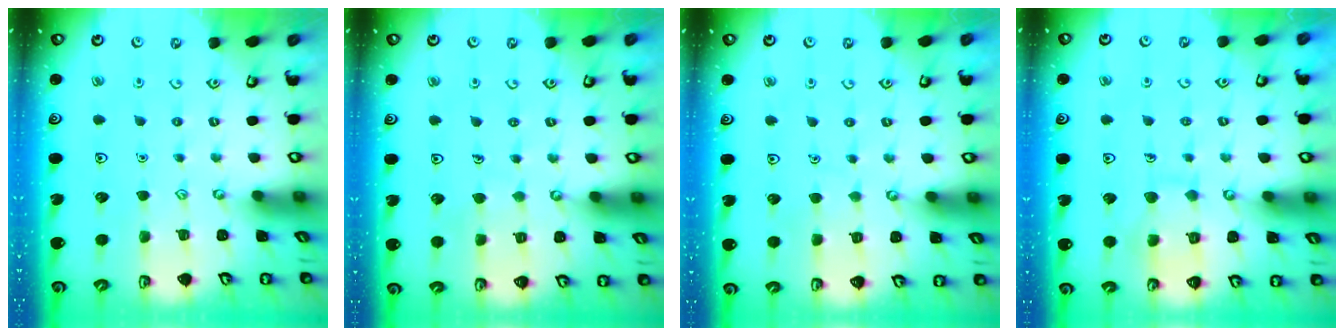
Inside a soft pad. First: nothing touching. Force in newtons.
{"total": 3.4, "press": 3.4, "slide": 0.2}
{"total": 2.8, "press": 2.8, "slide": 0.1}
{"total": 9.0, "press": 8.9, "slide": 0.8}